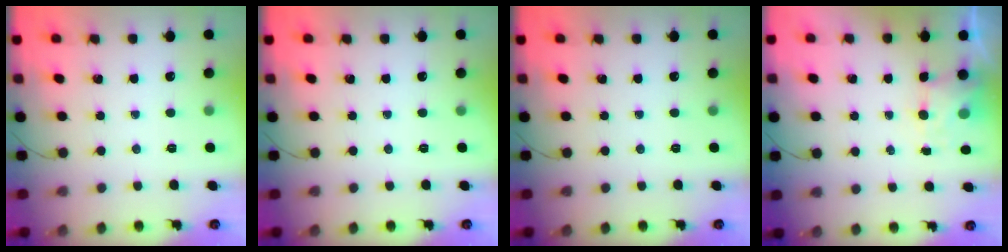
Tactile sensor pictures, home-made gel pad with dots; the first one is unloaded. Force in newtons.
{"total": 0.0}
{"total": 0.0}
{"total": 4.1, "press": 3.9, "slide": 1.1}